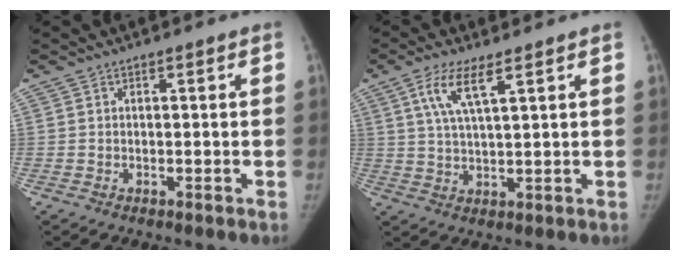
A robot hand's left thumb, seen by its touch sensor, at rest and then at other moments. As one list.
[{"total": 7.0, "force": [3.5, 1.7, 5.8], "torque": [-0.125, -0.011, 0.073]}]